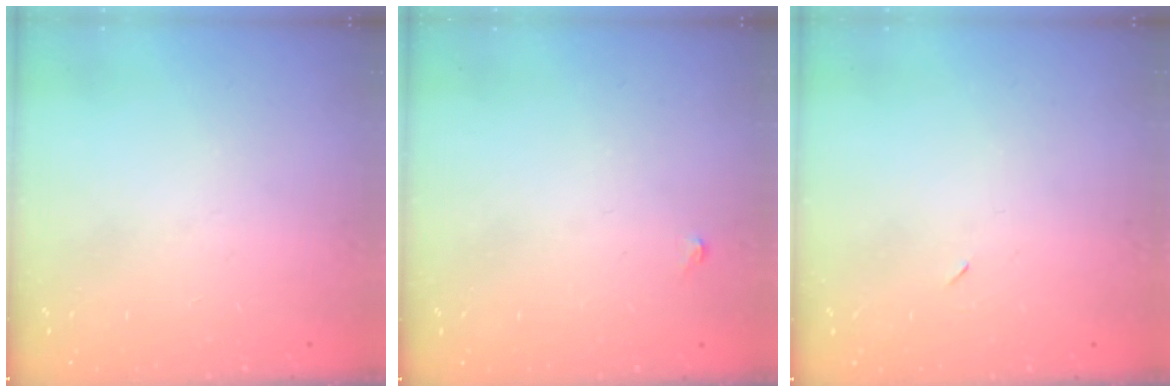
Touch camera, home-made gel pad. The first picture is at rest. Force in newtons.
{"total": 3.0, "press": 3.0, "slide": 0.5}
{"total": 2.3, "press": 2.0, "slide": 1.2}